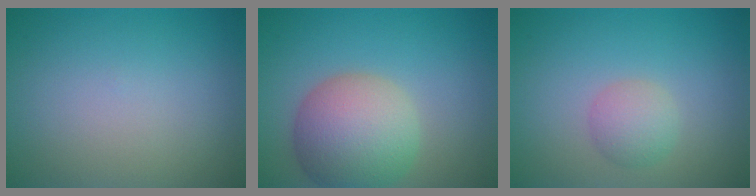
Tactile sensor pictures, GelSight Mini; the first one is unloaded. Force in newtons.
{"total": 7.6, "press": 7.6, "slide": 0.4}
{"total": 2.3, "press": 2.3, "slide": 0.0}